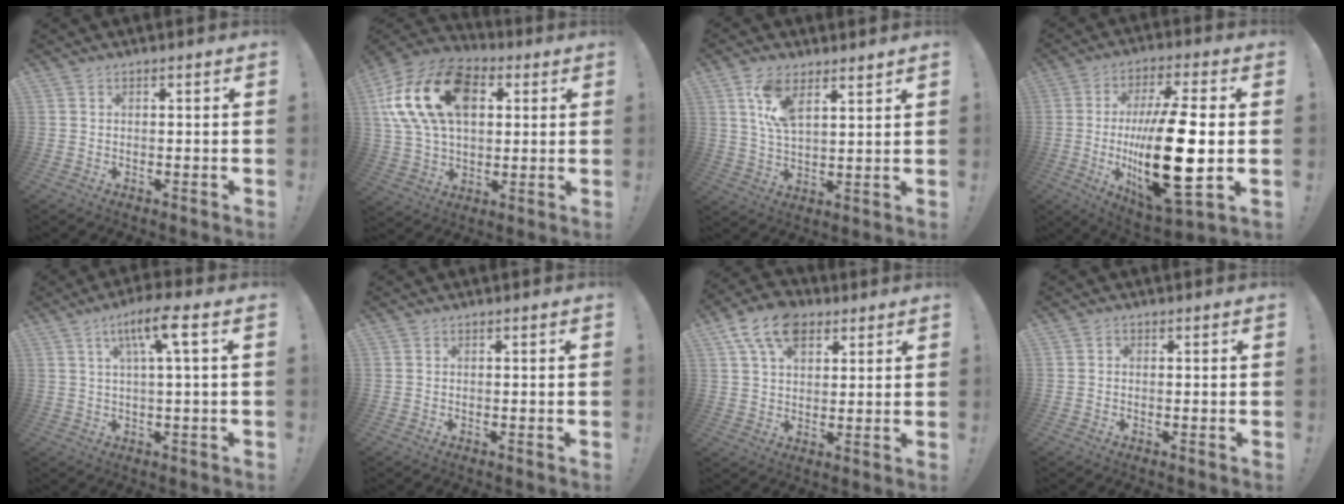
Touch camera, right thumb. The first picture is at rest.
{"total": 23.1, "force": [7.1, 15.4, 15.8], "torque": [-0.295, -0.012, 0.130]}
{"total": 9.4, "force": [5.7, 4.0, 6.3], "torque": [-0.118, -0.015, 0.105]}
{"total": 24.5, "force": [-1.9, 7.5, 23.2], "torque": [-0.435, -0.019, -0.033]}
{"total": 8.9, "force": [2.8, 0.9, 8.3], "torque": [-0.142, 0.000, 0.040]}
{"total": 0.0}
{"total": 12.4, "force": [6.3, 8.1, 7.1], "torque": [-0.118, -0.014, 0.118]}
{"total": 0.6, "force": [-0.3, 0.4, 0.3], "torque": [-0.011, 0.004, -0.004]}